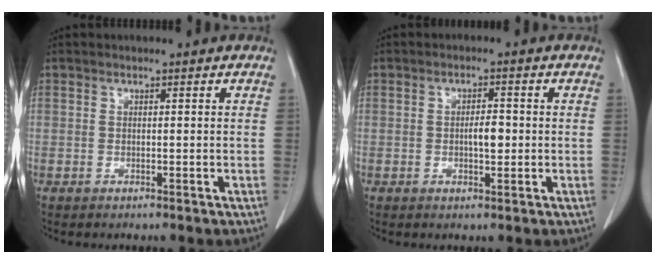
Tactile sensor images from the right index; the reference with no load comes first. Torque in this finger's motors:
{"motor_torque": [0.67, -0.21, 0.31, 0.06]}